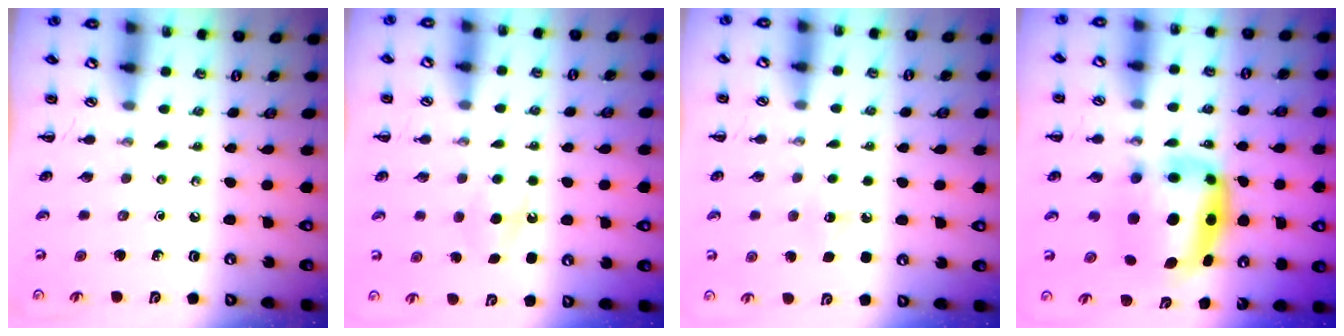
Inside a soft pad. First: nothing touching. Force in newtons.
{"total": 6.6, "press": 6.5, "slide": 1.3}
{"total": 5.9, "press": 5.8, "slide": 1.4}
{"total": 7.8, "press": 7.5, "slide": 2.0}